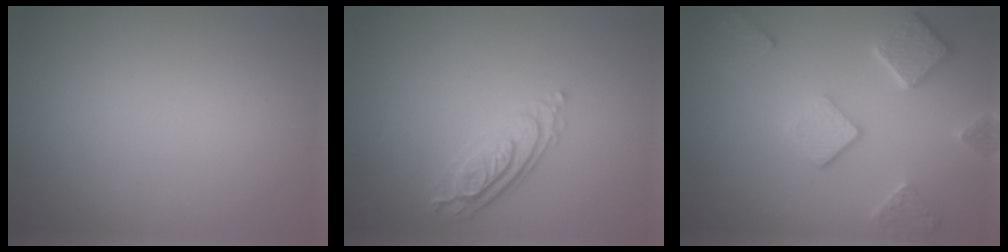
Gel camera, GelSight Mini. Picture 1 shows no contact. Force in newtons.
{"total": 3.0, "press": 2.6, "slide": 1.5}
{"total": 5.1, "press": 3.9, "slide": 3.2}